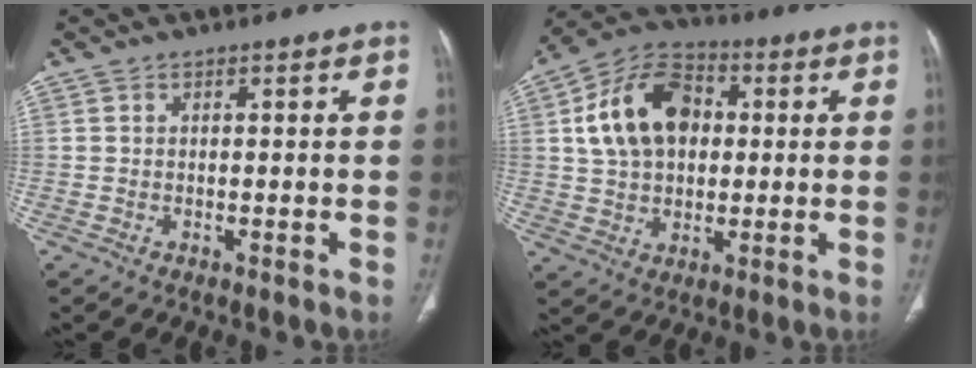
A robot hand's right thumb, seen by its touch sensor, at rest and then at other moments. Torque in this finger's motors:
{"motor_torque": [0.71, 2.43, 0.68, -0.14, 0.16]}